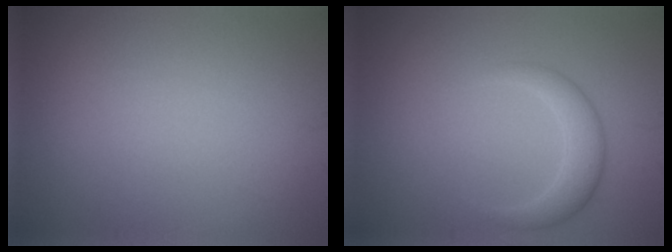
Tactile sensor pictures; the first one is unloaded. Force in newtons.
{"total": 2.5, "press": 2.5, "slide": 0.1}